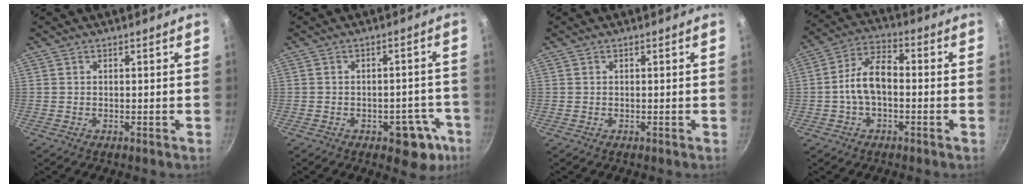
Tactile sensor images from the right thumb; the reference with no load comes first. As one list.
[{"total": 8.7, "force": [-4.1, 5.1, 5.8], "torque": [-0.016, 0.036, -0.039]}, {"total": 0.0}, {"total": 9.3, "force": [-1.1, 5.3, 7.6], "torque": [-0.126, 0.040, -0.031]}]